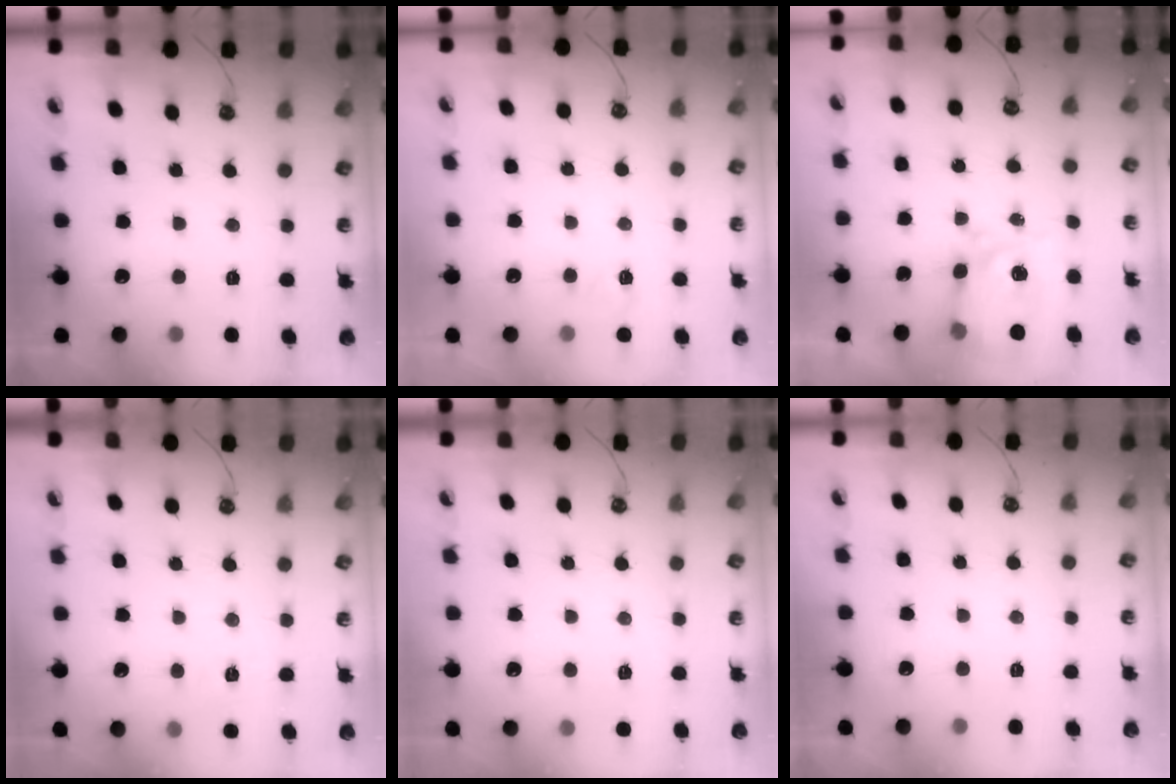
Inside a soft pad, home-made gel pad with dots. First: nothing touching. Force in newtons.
{"total": 3.3, "press": 3.2, "slide": 0.5}
{"total": 7.4, "press": 7.4, "slide": 0.7}
{"total": 3.5, "press": 3.5, "slide": 0.5}
{"total": 2.6, "press": 2.6, "slide": 0.3}
{"total": 0.0}